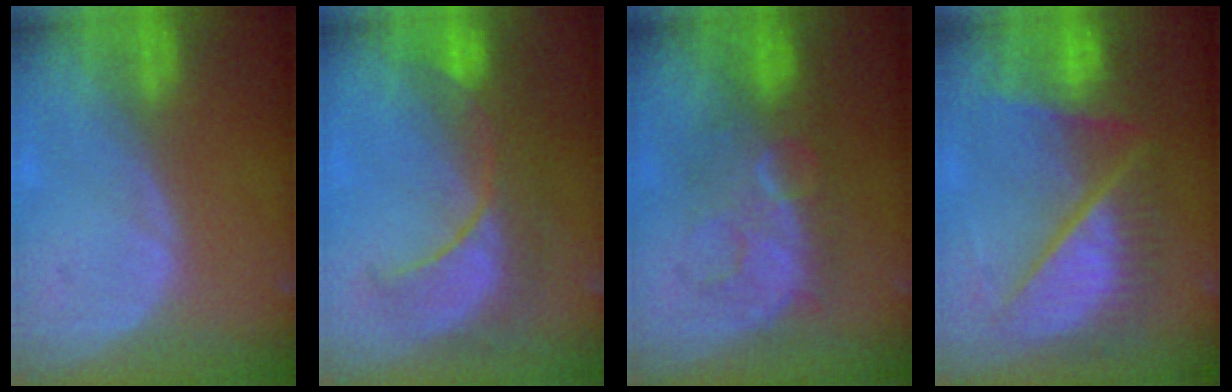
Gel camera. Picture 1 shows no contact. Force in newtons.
{"total": 8.6, "press": 8.5, "slide": 1.4}
{"total": 8.0, "press": 7.7, "slide": 2.0}
{"total": 11.1, "press": 11.0, "slide": 1.3}